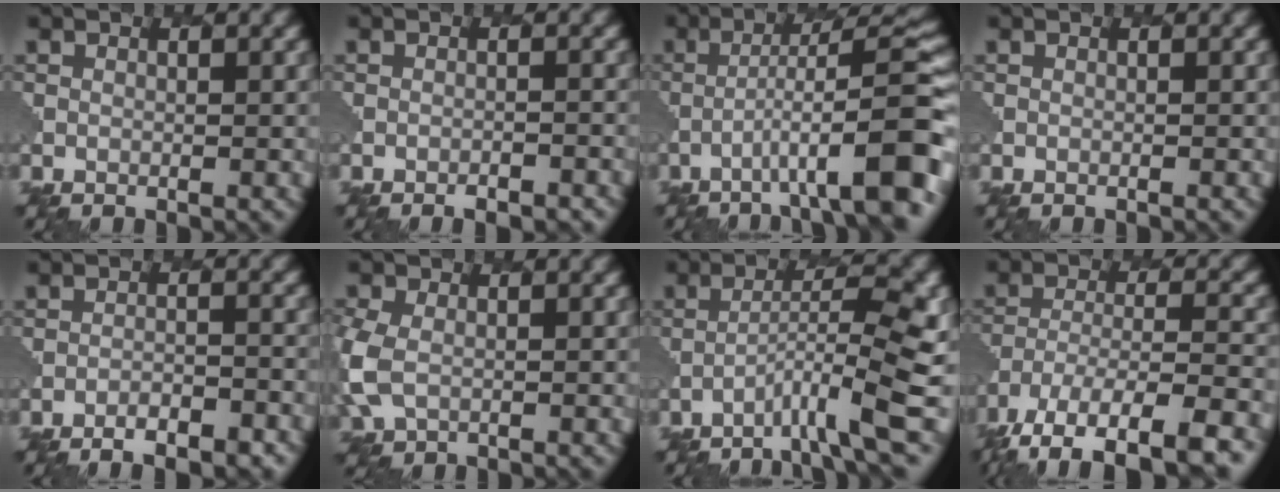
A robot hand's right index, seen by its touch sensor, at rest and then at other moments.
{"total": 2.4, "force": [-2.1, 0.6, 1.0], "torque": [-0.010, 0.011, -0.029]}
{"total": 10.0, "force": [-3.9, 1.5, 9.1], "torque": [-0.126, 0.022, -0.061]}
{"total": 0.0}
{"total": 4.0, "force": [-3.3, 1.0, 2.0], "torque": [-0.038, 0.000, -0.050]}
{"total": 4.1, "force": [-0.3, 3.2, 2.6], "torque": [-0.078, -0.008, -0.012]}
{"total": 5.6, "force": [-2.6, 0.2, 5.0], "torque": [-0.080, 0.013, -0.058]}
{"total": 12.2, "force": [-8.9, 4.1, 7.4], "torque": [-0.148, -0.025, -0.138]}